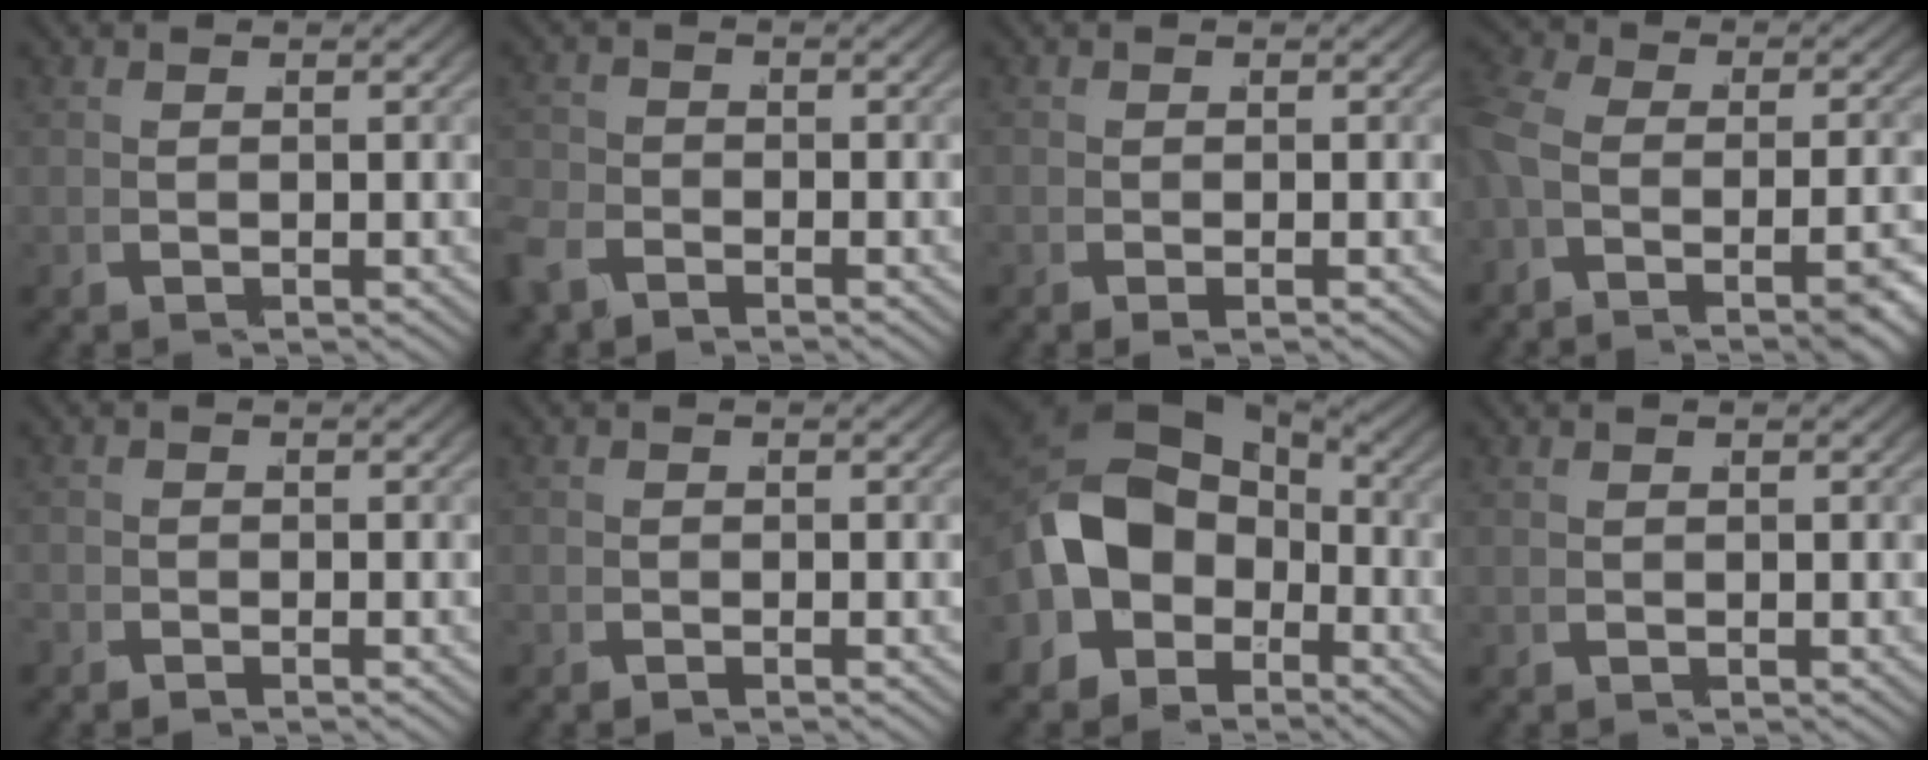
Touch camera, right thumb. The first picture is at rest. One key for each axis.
{"total": 2.0, "fx": -1.8, "fy": 0.8, "fz": 0.2, "tx": -0.001, "ty": -0.005, "tz": -0.042}
{"total": 0.6, "fx": -0.3, "fy": 0.4, "fz": 0.4, "tx": -0.010, "ty": -0.003, "tz": -0.007}
{"total": 5.3, "fx": -3.1, "fy": 2.2, "fz": 3.8, "tx": -0.079, "ty": -0.005, "tz": -0.057}
{"total": 1.1, "fx": -1.0, "fy": 0.3, "fz": -0.1, "tx": 0.005, "ty": -0.002, "tz": -0.027}
{"total": 0.9, "fx": -0.8, "fy": 0.5, "fz": 0.1, "tx": 0.000, "ty": -0.001, "tz": -0.022}
{"total": 10.4, "fx": -1.2, "fy": 7.7, "fz": 6.9, "tx": -0.159, "ty": -0.033, "tz": -0.009}
{"total": 0.0}